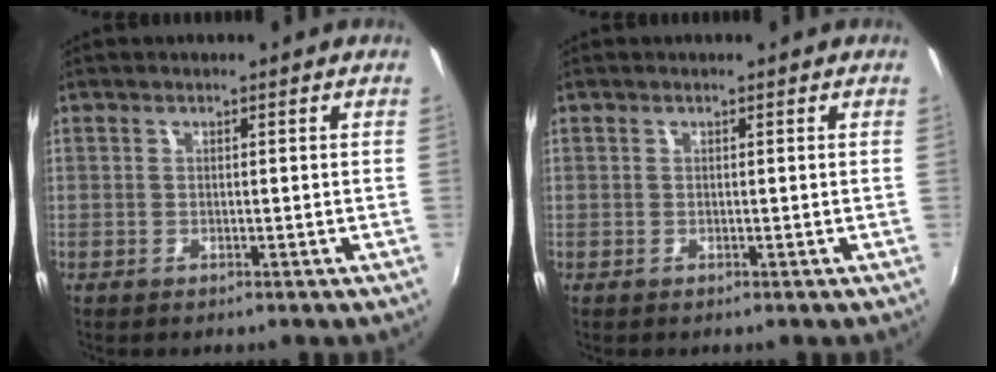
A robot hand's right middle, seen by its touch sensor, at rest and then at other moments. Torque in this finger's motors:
{"motor_torque": [-0.02, -0.02, 0.04, 0.00]}